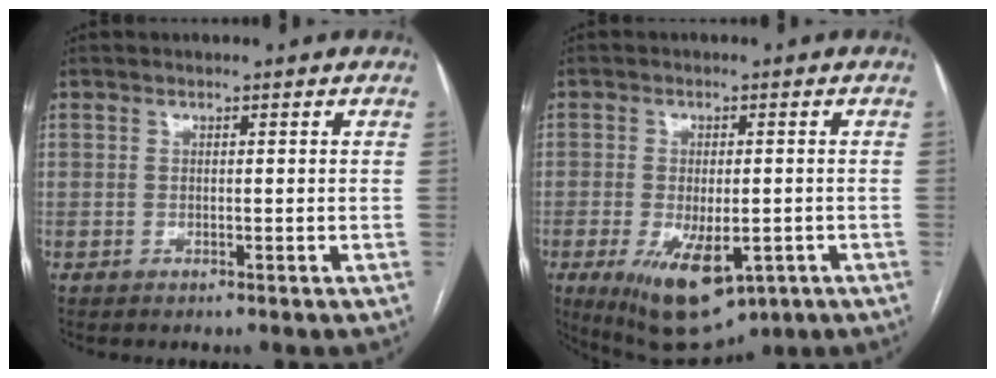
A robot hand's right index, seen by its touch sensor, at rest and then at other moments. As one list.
[{"total": 12.6, "force": [-5.3, 5.6, 9.9], "torque": [-0.171, -0.022, -0.068]}]